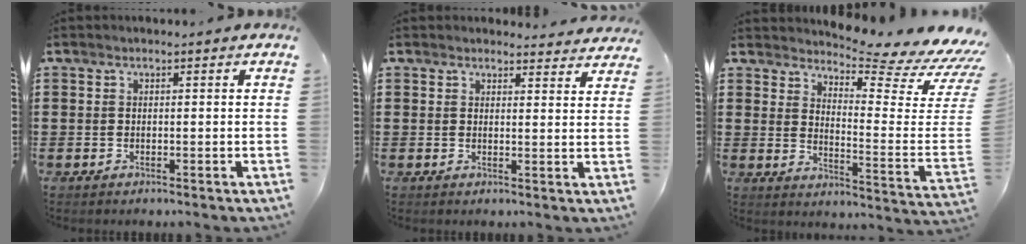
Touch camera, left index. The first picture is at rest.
{"total": 2.5, "force": [2.5, 0.3, 0.2], "torque": [-0.003, -0.010, 0.046]}
{"total": 5.4, "force": [4.9, -0.2, 2.1], "torque": [-0.046, -0.060, 0.076]}